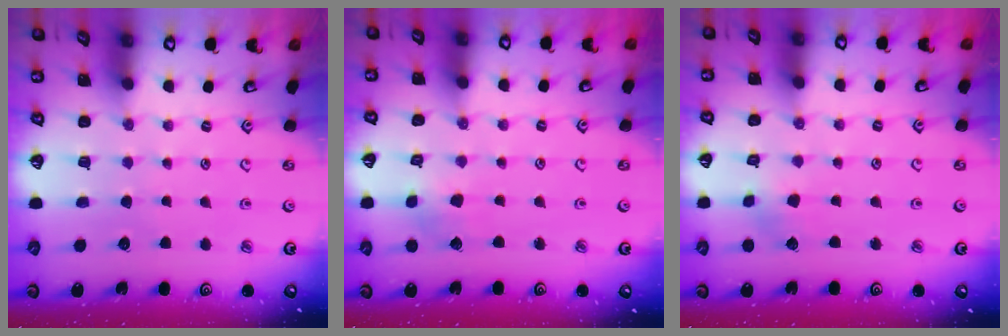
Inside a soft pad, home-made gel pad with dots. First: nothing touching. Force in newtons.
{"total": 3.0, "press": 3.0, "slide": 0.4}
{"total": 2.5, "press": 2.4, "slide": 0.7}